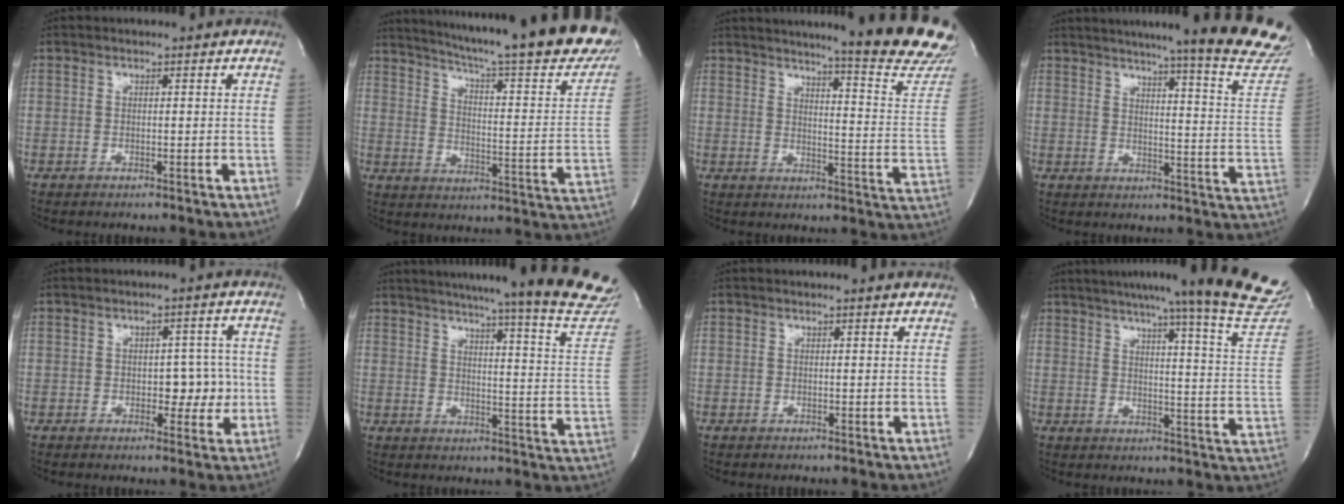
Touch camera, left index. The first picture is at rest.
{"total": 30.3, "force": [25.2, 3.0, 16.6], "torque": [-0.236, -0.077, 0.311]}
{"total": 21.5, "force": [19.2, 0.0, 9.7], "torque": [-0.128, -0.116, 0.215]}
{"total": 24.5, "force": [21.6, -0.6, 11.5], "torque": [-0.163, -0.100, 0.249]}
{"total": 4.5, "force": [-0.7, 2.7, 3.5], "torque": [-0.035, 0.008, -0.008]}
{"total": 27.5, "force": [24.3, -0.1, 12.9], "torque": [-0.186, -0.097, 0.284]}
{"total": 1.4, "force": [1.3, -0.1, 0.4], "torque": [-0.014, 0.001, 0.007]}
{"total": 24.4, "force": [21.5, -0.9, 11.5], "torque": [-0.159, -0.091, 0.249]}